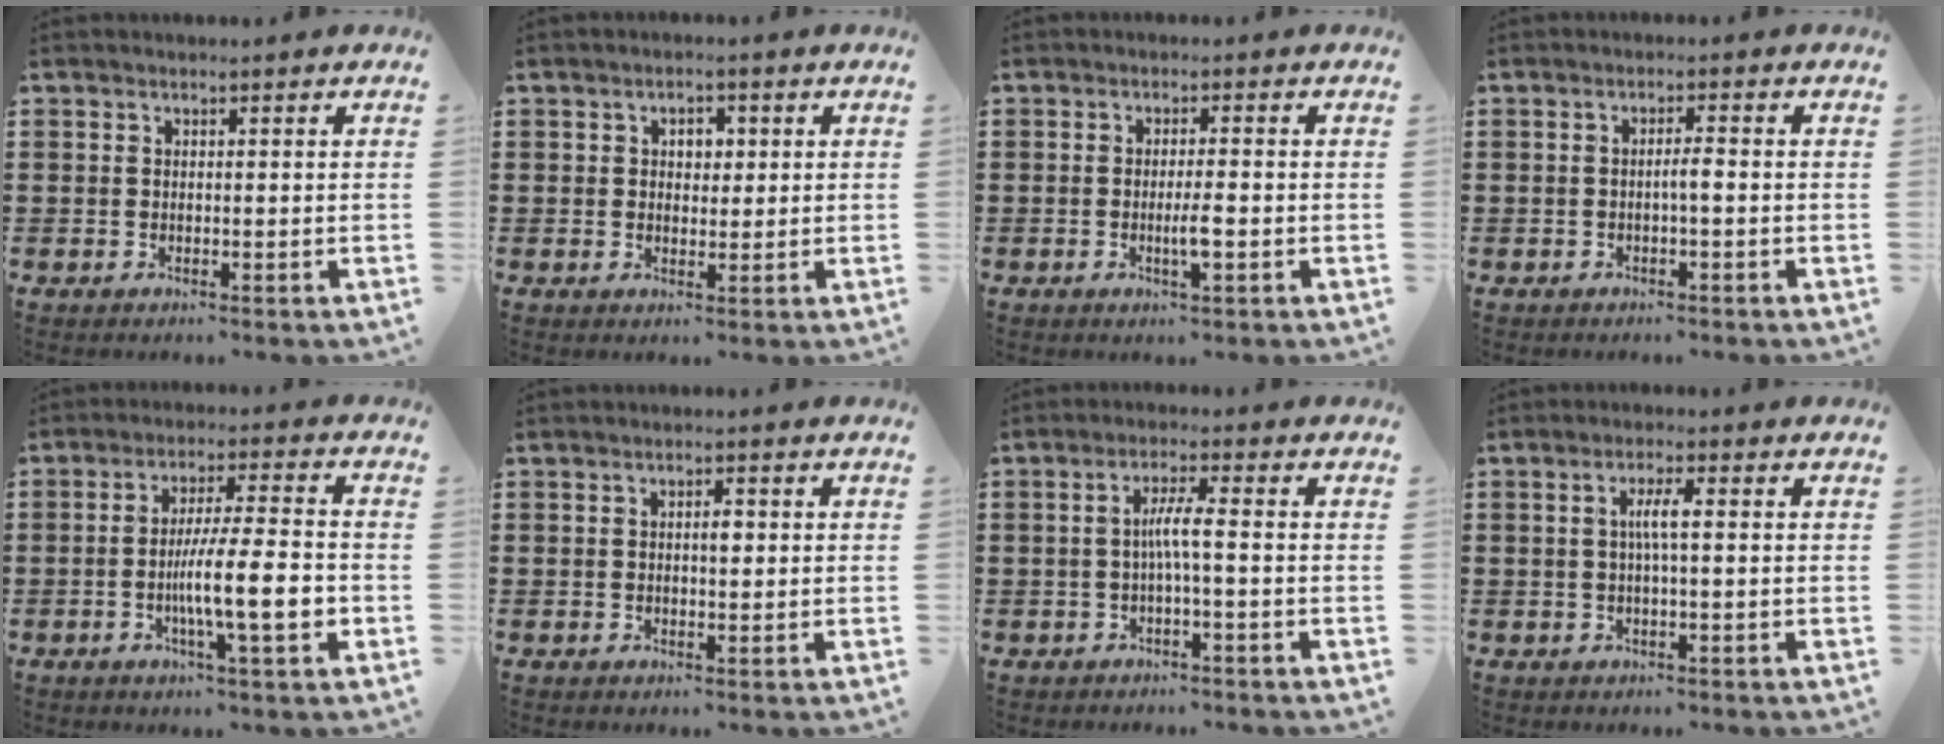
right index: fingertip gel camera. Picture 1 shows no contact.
{"total": 2.4, "force": [0.6, 1.9, 1.4], "torque": [-0.027, 0.008, 0.006]}
{"total": 3.1, "force": [-0.9, 0.4, 3.0], "torque": [-0.052, -0.001, -0.016]}
{"total": 1.7, "force": [-0.5, 0.1, 1.6], "torque": [-0.030, 0.002, -0.010]}
{"total": 10.7, "force": [-2.6, 1.7, 10.2], "torque": [-0.158, -0.008, -0.046]}
{"total": 2.0, "force": [0.2, 0.7, 1.8], "torque": [-0.036, 0.005, 0.002]}
{"total": 3.9, "force": [-0.5, 0.2, 3.9], "torque": [-0.072, 0.001, -0.013]}
{"total": 3.1, "force": [0.1, 0.4, 3.1], "torque": [-0.058, 0.002, -0.002]}